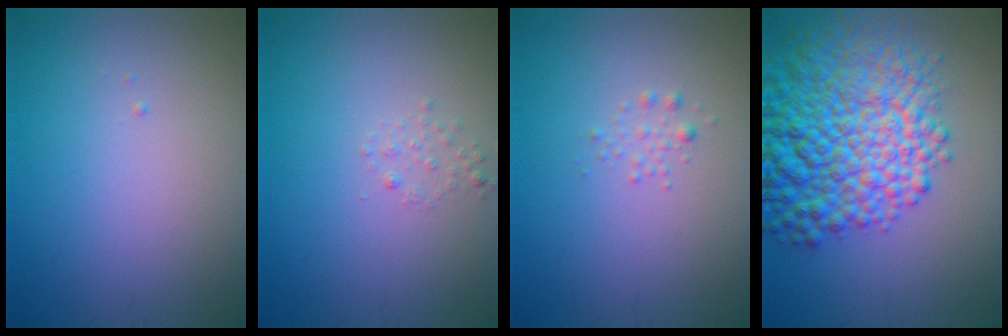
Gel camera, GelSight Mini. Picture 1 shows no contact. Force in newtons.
{"total": 0.8, "press": 0.8, "slide": 0.1}
{"total": 0.8, "press": 0.8, "slide": 0.0}
{"total": 11.5, "press": 11.5, "slide": 0.5}